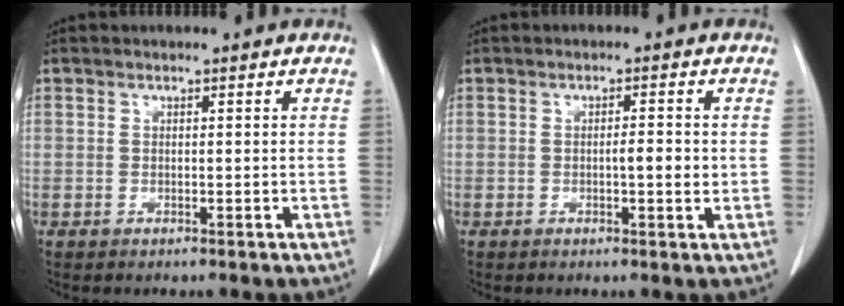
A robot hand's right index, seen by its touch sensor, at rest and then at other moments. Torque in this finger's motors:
{"motor_torque": [0.43, -0.25, 0.30, 0.06]}